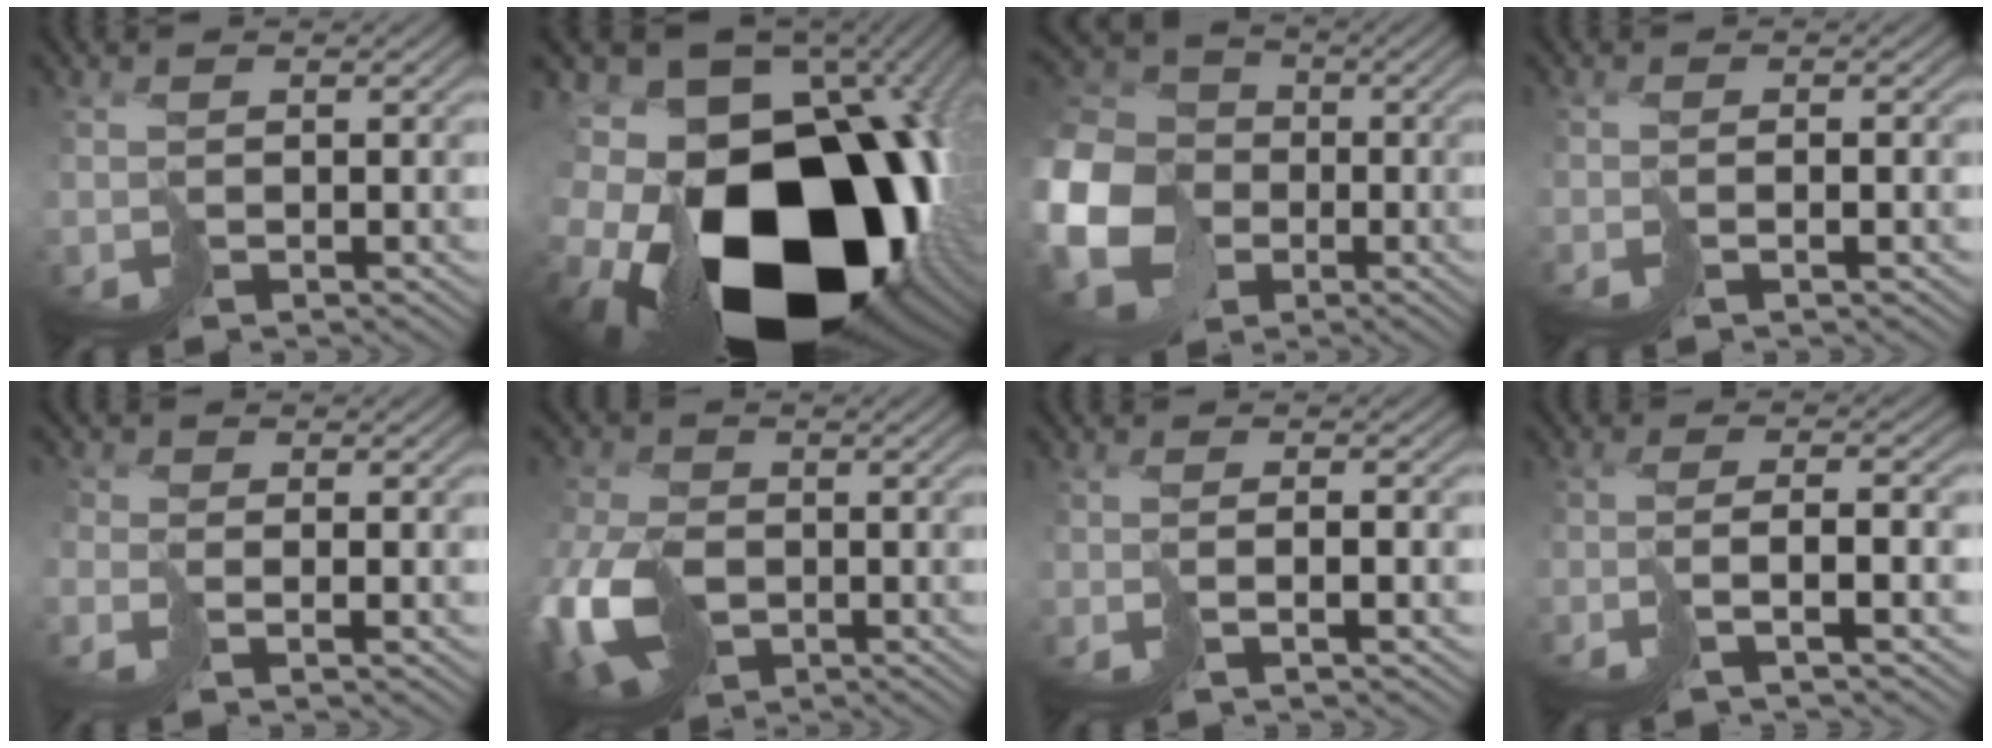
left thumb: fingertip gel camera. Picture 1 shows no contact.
{"total": 22.6, "force": [-7.1, 14.9, 15.4], "torque": [-0.304, -0.072, -0.071]}
{"total": 16.4, "force": [-4.7, 13.4, 8.2], "torque": [-0.250, -0.037, -0.100]}
{"total": 0.9, "force": [-0.4, -0.8, 0.3], "torque": [0.002, 0.006, -0.009]}
{"total": 1.4, "force": [-1.4, 0.0, -0.3], "torque": [0.023, 0.007, -0.029]}
{"total": 10.7, "force": [-3.5, 7.1, 7.3], "torque": [-0.189, -0.026, -0.070]}
{"total": 1.6, "force": [-0.8, -0.9, 1.1], "torque": [-0.009, 0.005, -0.020]}
{"total": 4.2, "force": [-2.5, -0.5, 3.4], "torque": [-0.033, 0.016, -0.053]}